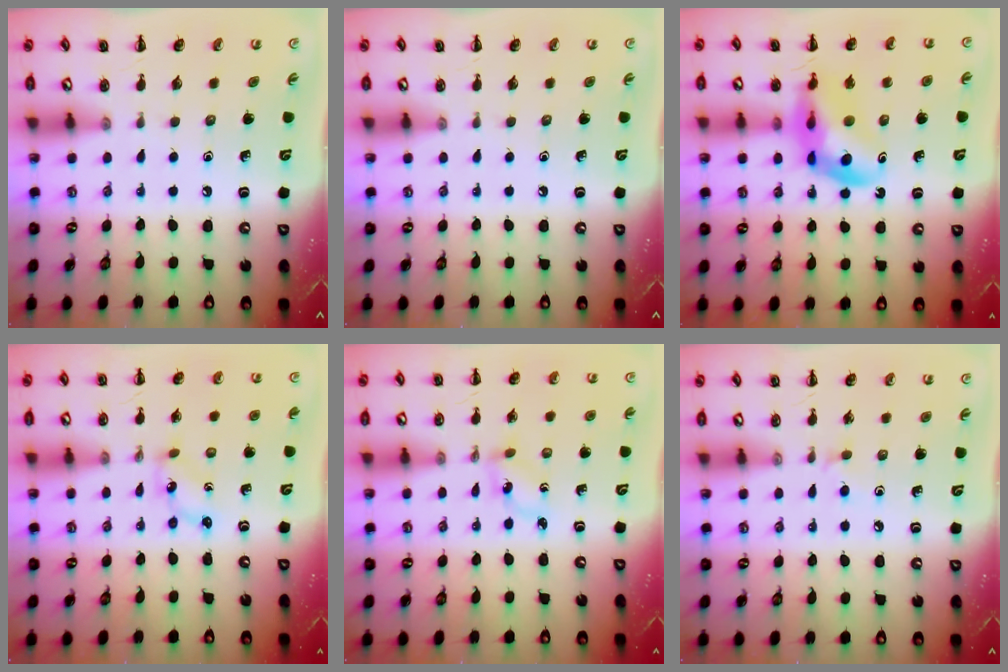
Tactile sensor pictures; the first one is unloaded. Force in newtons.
{"total": 0.0}
{"total": 12.3, "press": 11.9, "slide": 3.3}
{"total": 1.1, "press": 1.1, "slide": 0.1}
{"total": 1.9, "press": 1.8, "slide": 0.7}
{"total": 3.8, "press": 3.5, "slide": 1.5}